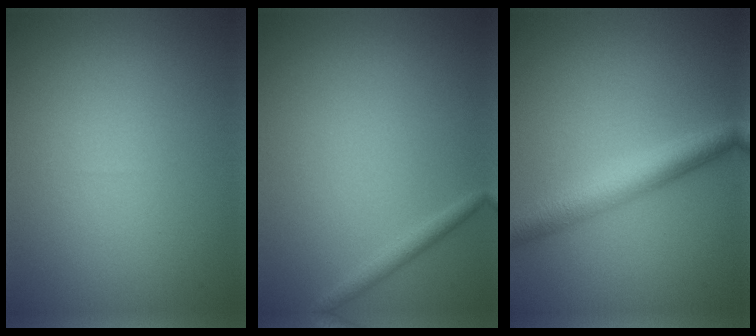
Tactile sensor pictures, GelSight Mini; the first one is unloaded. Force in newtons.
{"total": 1.2, "press": 1.2, "slide": 0.1}
{"total": 4.2, "press": 4.2, "slide": 0.1}